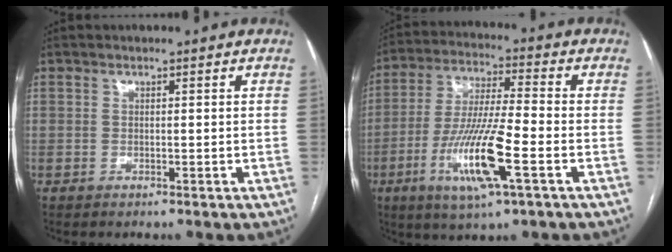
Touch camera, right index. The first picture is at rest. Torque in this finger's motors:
{"motor_torque": [1.66, -0.48, 0.51, 0.21]}